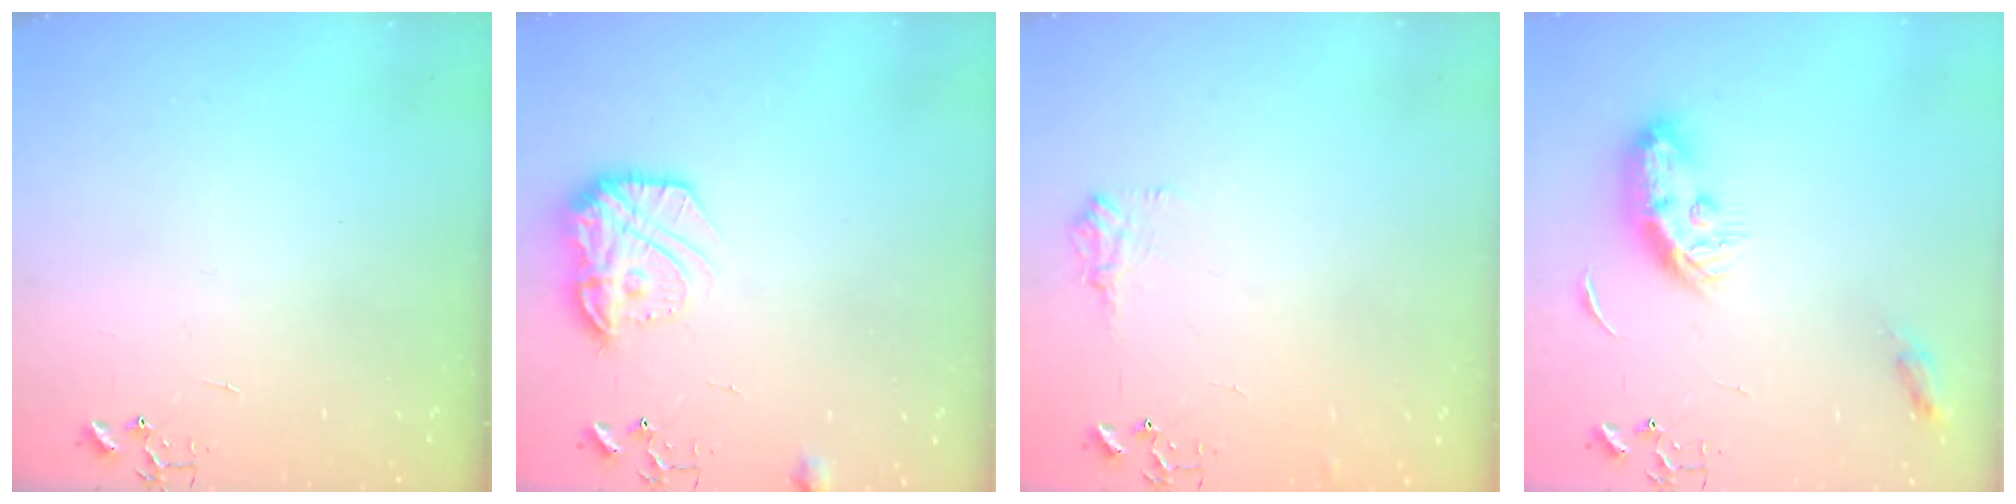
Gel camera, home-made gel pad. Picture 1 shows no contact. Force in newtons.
{"total": 14.6, "press": 14.6, "slide": 0.8}
{"total": 9.0, "press": 9.0, "slide": 0.5}
{"total": 10.2, "press": 10.2, "slide": 0.2}